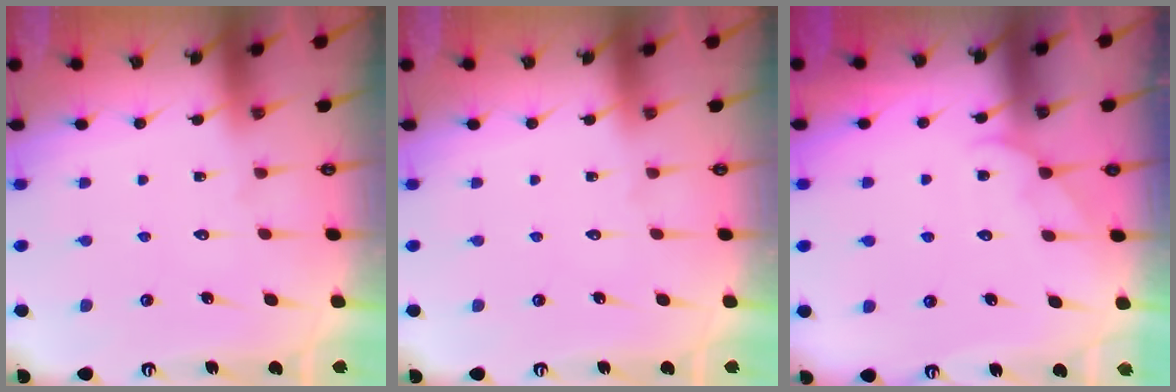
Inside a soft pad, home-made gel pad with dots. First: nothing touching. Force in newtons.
{"total": 0.0}
{"total": 3.6, "press": 3.6, "slide": 0.4}